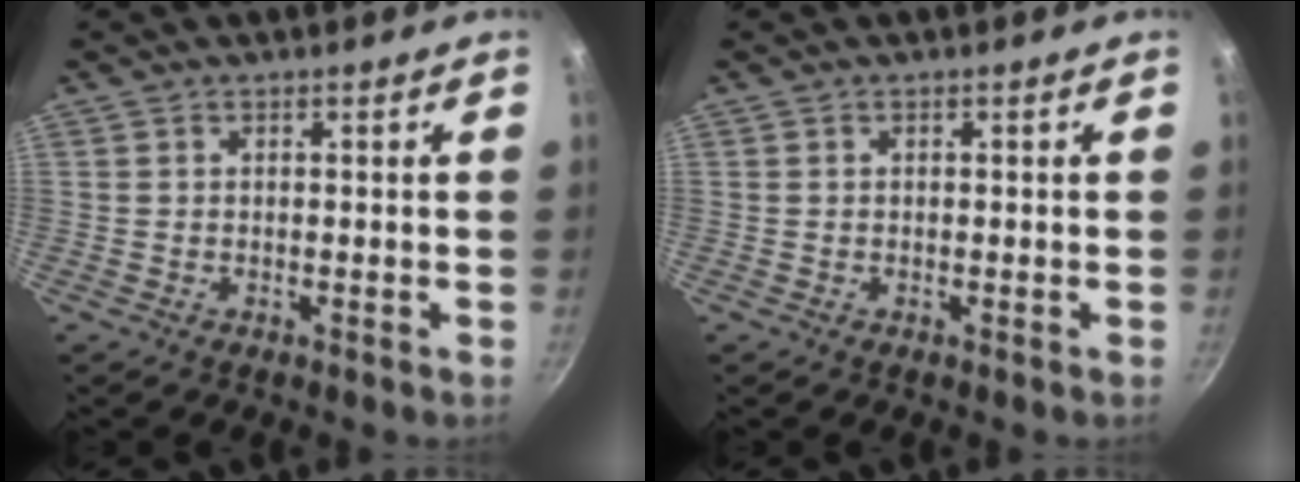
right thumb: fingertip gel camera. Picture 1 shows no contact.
{"total": 0.0}